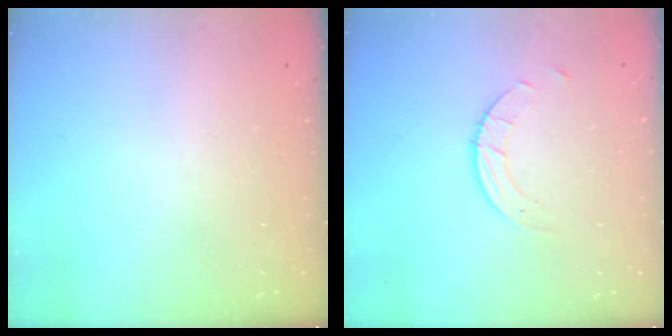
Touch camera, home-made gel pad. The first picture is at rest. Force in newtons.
{"total": 3.1, "press": 3.1, "slide": 0.2}